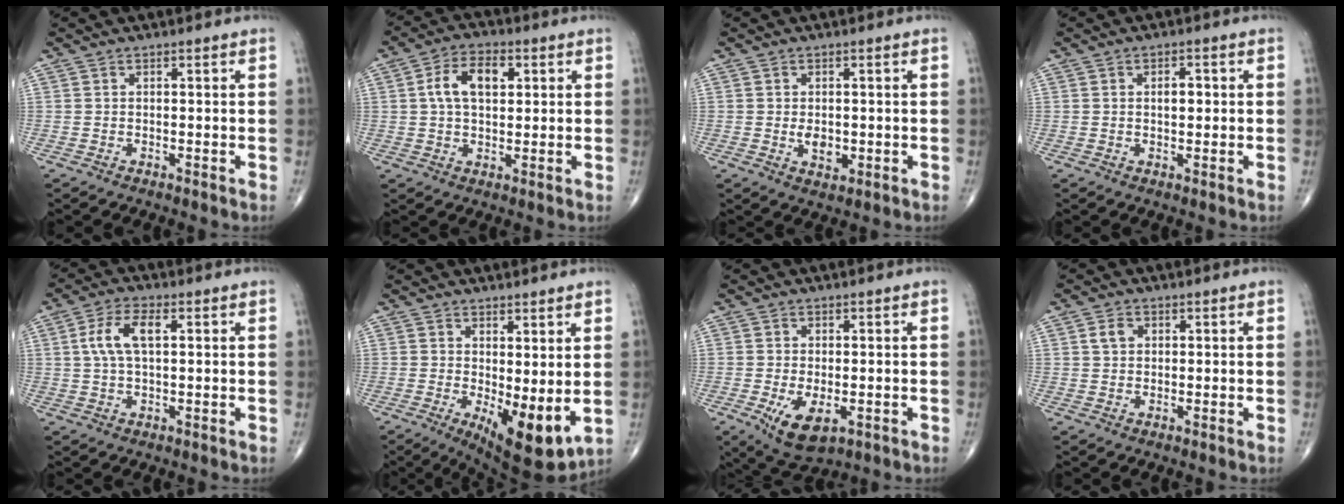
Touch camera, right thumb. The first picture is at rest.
{"total": 8.2, "force": [1.9, 4.8, 6.4], "torque": [-0.105, 0.012, 0.030]}
{"total": 3.3, "force": [-0.3, 2.1, 2.6], "torque": [-0.034, -0.004, -0.001]}
{"total": 2.6, "force": [0.2, 1.5, 2.1], "torque": [-0.024, 0.003, 0.003]}
{"total": 6.6, "force": [1.4, 2.9, 5.8], "torque": [-0.124, 0.013, 0.027]}
{"total": 9.9, "force": [-0.7, 3.7, 9.2], "torque": [-0.132, -0.026, 0.002]}
{"total": 7.2, "force": [-2.3, 3.5, 5.8], "torque": [-0.098, -0.011, -0.030]}
{"total": 2.4, "force": [0.7, 1.9, 1.4], "torque": [-0.020, 0.004, 0.013]}